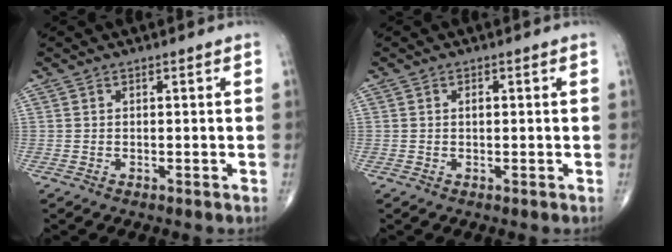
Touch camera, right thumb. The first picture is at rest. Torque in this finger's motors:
{"motor_torque": [0.16, 0.61, 0.26, 0.21, 0.02]}